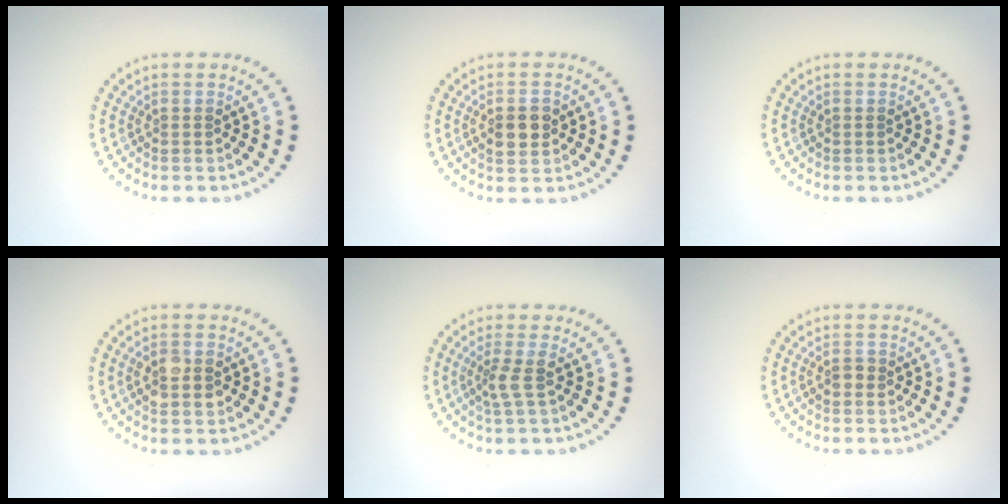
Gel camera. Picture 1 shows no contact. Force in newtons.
{"total": 2.7, "press": 2.7, "slide": 0.2}
{"total": 0.0}
{"total": 2.7, "press": 2.7, "slide": 0.2}
{"total": 1.9, "press": 1.4, "slide": 1.3}
{"total": 1.0, "press": 1.0, "slide": 0.0}